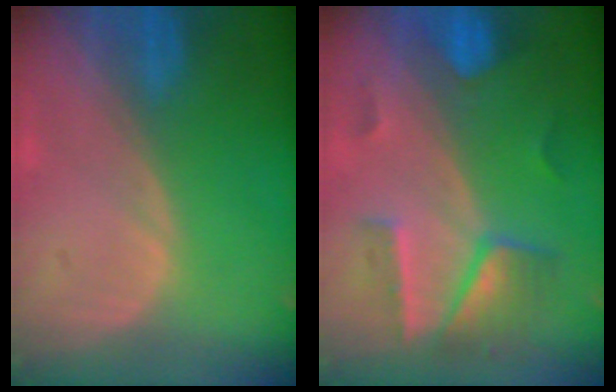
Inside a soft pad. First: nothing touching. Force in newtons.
{"total": 6.9, "press": 6.9, "slide": 0.7}